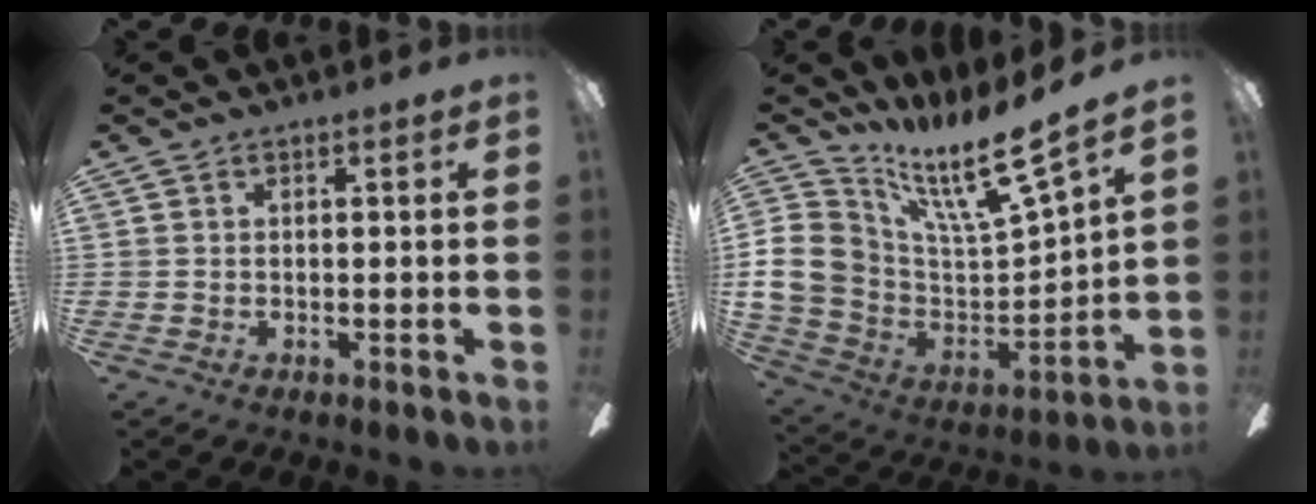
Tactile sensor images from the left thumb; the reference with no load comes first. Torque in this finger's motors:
{"motor_torque": [2.39, 2.26, 1.94, -0.83, 0.20]}